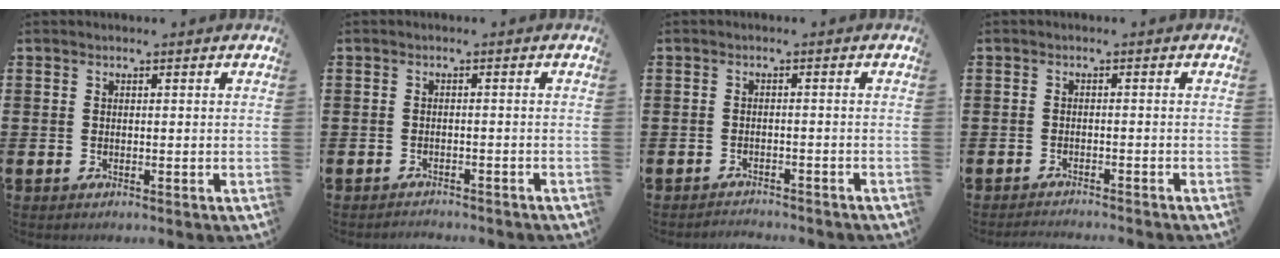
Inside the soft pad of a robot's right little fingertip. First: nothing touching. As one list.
[{"total": 1.2, "force": [-1.2, 0.0, -0.1], "torque": [-0.001, 0.003, -0.025]}, {"total": 1.4, "force": [-1.4, 0.0, -0.2], "torque": [-0.002, 0.004, -0.031]}, {"total": 1.3, "force": [-1.3, -0.2, 0.1], "torque": [-0.003, 0.002, -0.026]}]